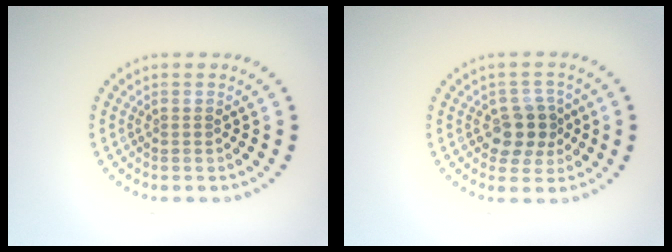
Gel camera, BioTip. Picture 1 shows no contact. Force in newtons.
{"total": 3.6, "press": 3.3, "slide": 1.3}